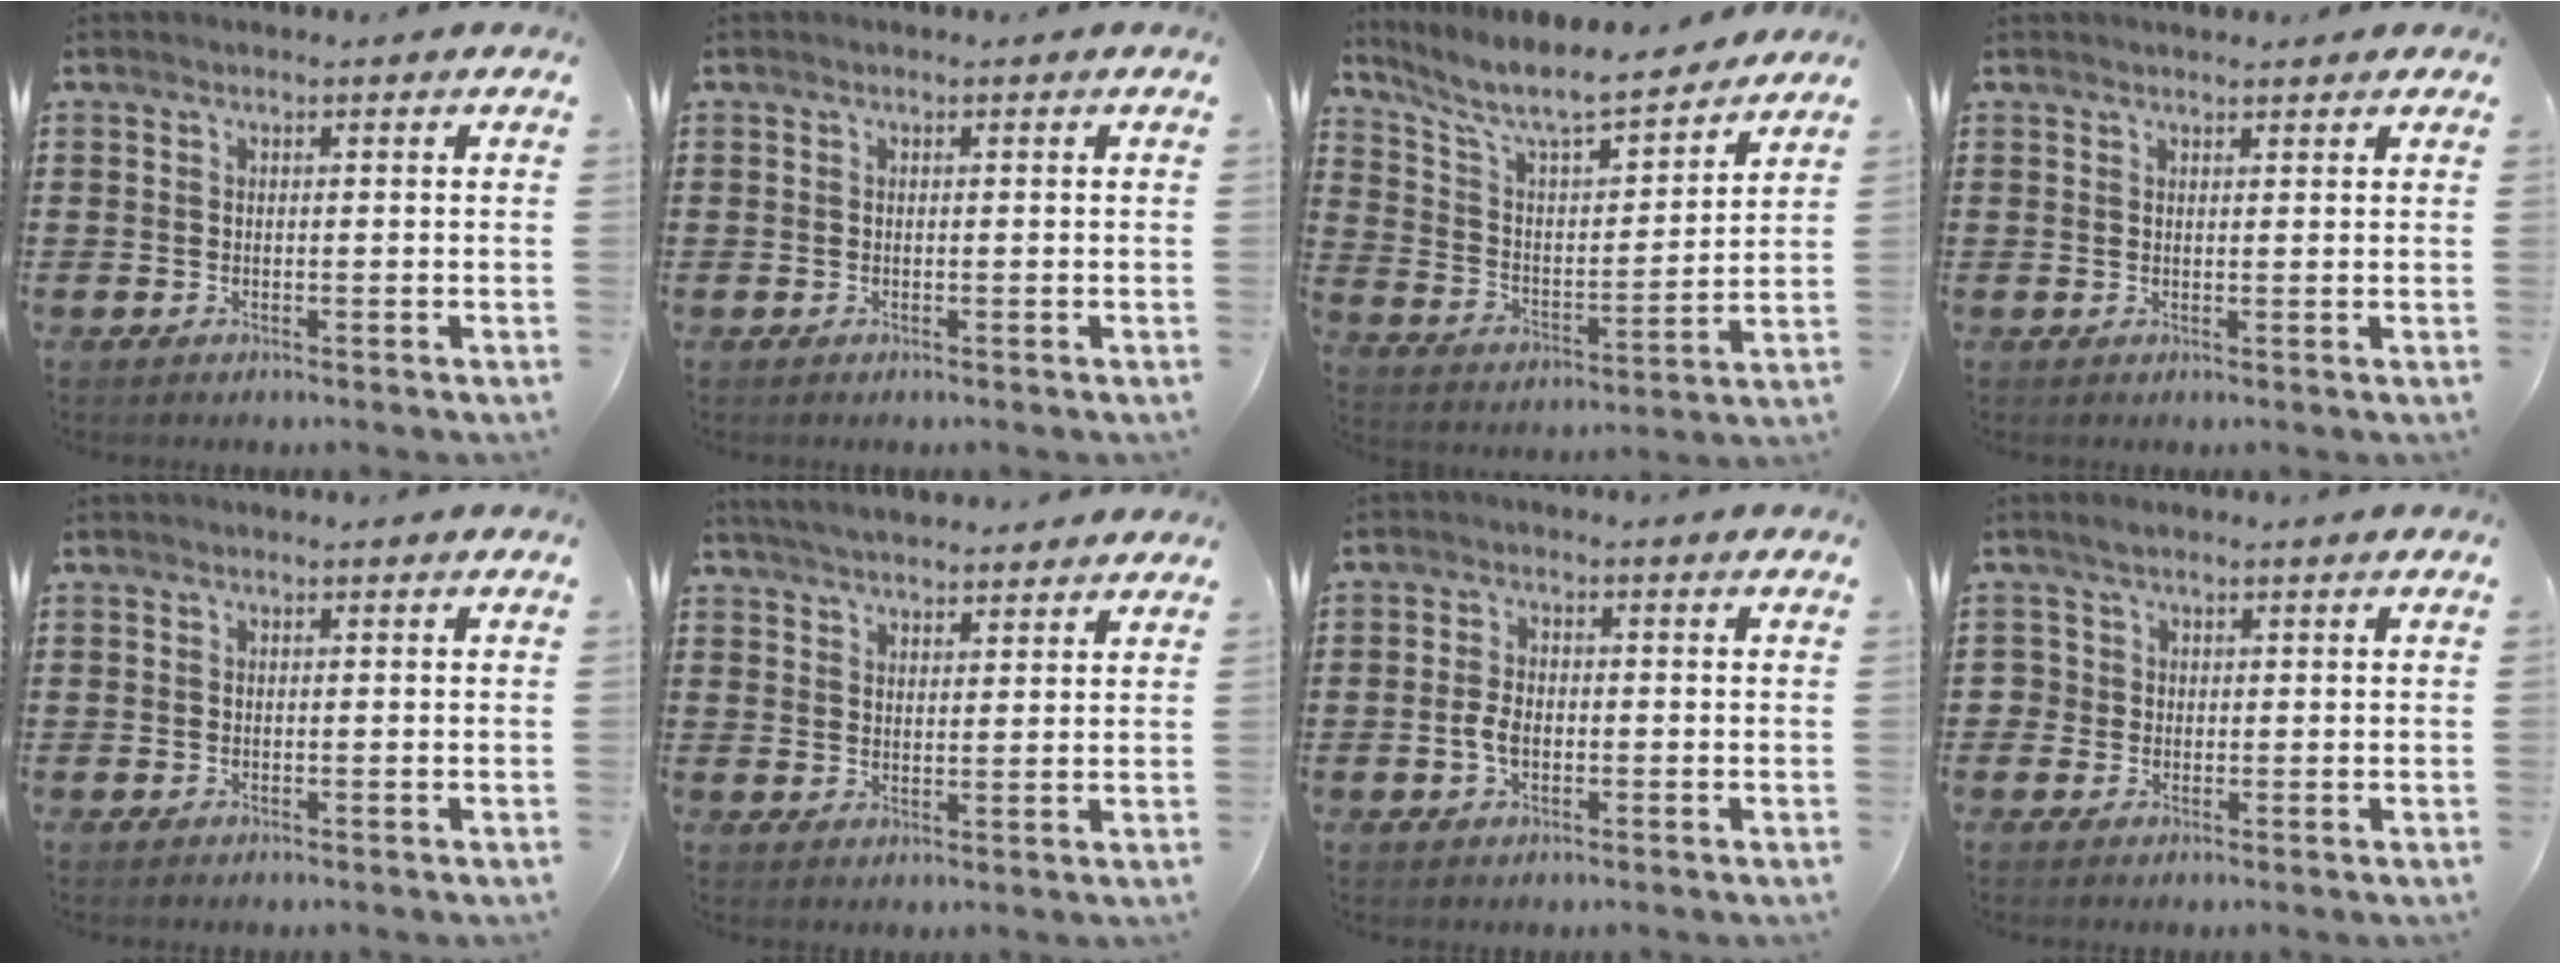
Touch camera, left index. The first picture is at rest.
{"total": 0.0}
{"total": 8.5, "force": [7.2, 1.3, 4.2], "torque": [-0.112, -0.045, 0.120]}
{"total": 1.4, "force": [1.3, 0.3, 0.2], "torque": [-0.007, 0.003, 0.025]}
{"total": 0.0}
{"total": 3.9, "force": [3.9, 0.0, 0.7], "torque": [-0.025, -0.010, 0.071]}
{"total": 3.2, "force": [-0.6, 1.8, 2.6], "torque": [-0.072, -0.006, -0.018]}
{"total": 1.9, "force": [0.4, 1.8, 0.4], "torque": [-0.018, 0.008, 0.005]}